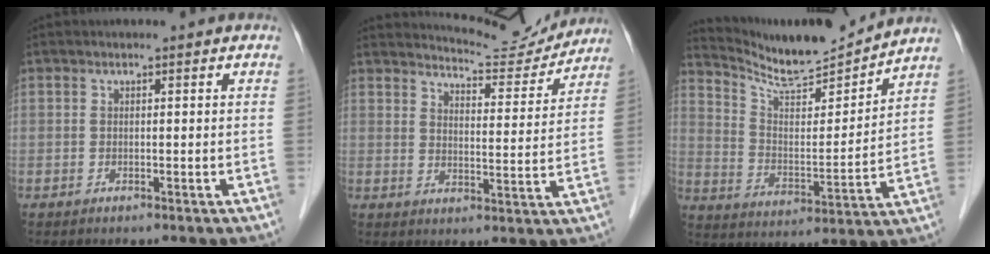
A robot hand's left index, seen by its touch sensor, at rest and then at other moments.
{"total": 9.4, "force": [9.3, 0.9, 0.5], "torque": [-0.009, -0.014, 0.121]}
{"total": 12.6, "force": [12.2, -0.5, 3.1], "torque": [-0.062, -0.013, 0.208]}